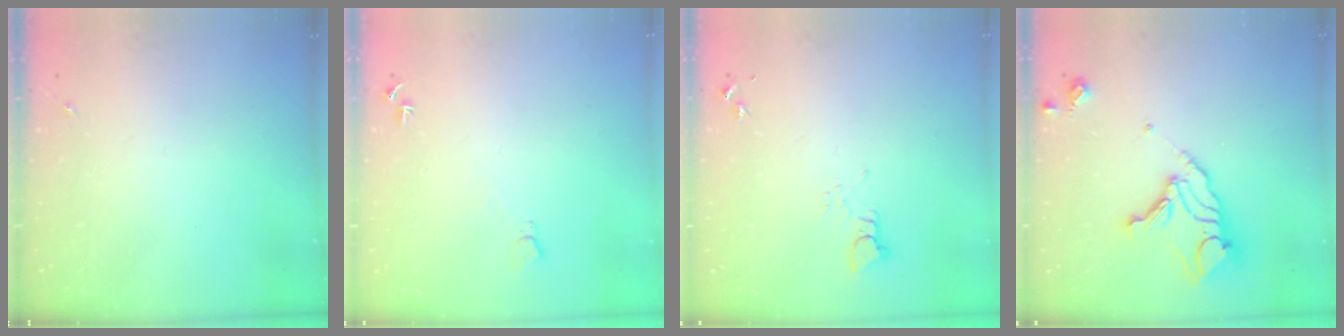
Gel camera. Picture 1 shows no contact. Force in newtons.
{"total": 5.8, "press": 5.8, "slide": 0.7}
{"total": 3.3, "press": 3.3, "slide": 0.0}
{"total": 14.3, "press": 14.3, "slide": 1.0}